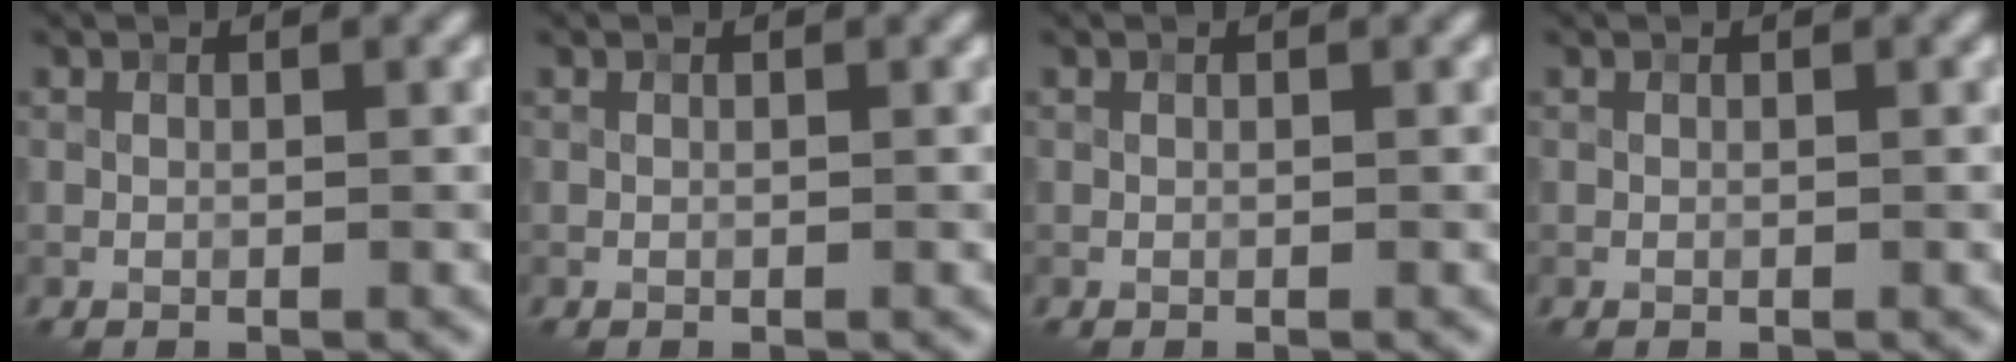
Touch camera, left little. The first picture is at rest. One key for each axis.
{"total": 0.0}
{"total": 0.0}
{"total": 0.0}